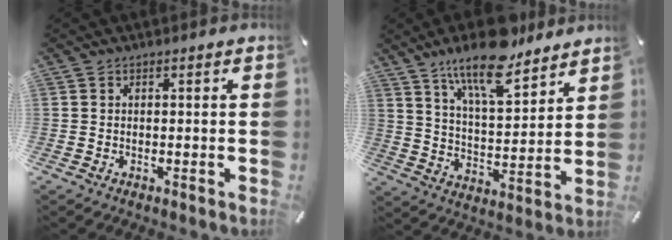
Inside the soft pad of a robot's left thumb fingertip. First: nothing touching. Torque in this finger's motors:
{"motor_torque": [1.05, -0.52, 1.50, -1.27, 0.08]}